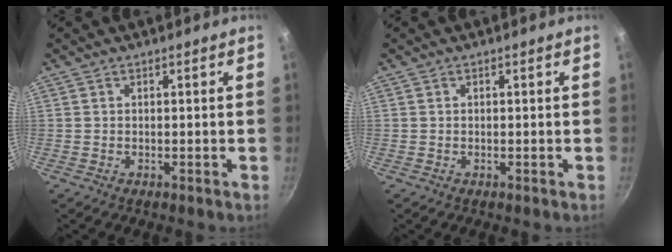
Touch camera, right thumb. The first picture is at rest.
{"total": 0.0}